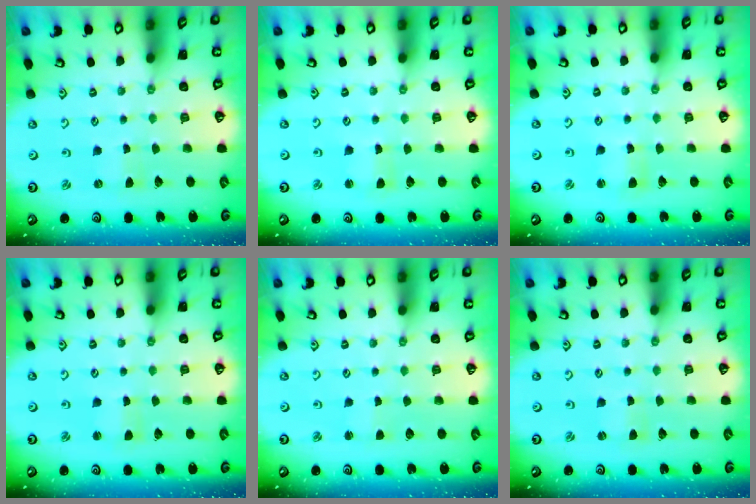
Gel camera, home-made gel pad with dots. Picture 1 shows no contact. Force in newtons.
{"total": 1.5, "press": 1.5, "slide": 0.1}
{"total": 2.9, "press": 2.9, "slide": 0.3}
{"total": 1.5, "press": 1.5, "slide": 0.1}
{"total": 1.0, "press": 1.0, "slide": 0.1}
{"total": 0.0}